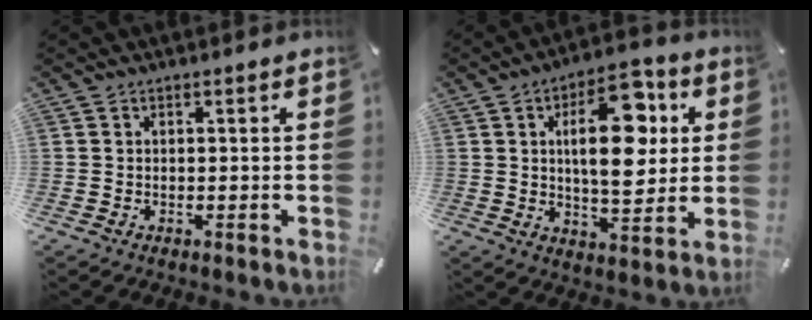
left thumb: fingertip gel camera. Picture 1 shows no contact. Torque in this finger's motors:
{"motor_torque": [2.29, 2.29, 1.17, -0.83, 0.24]}